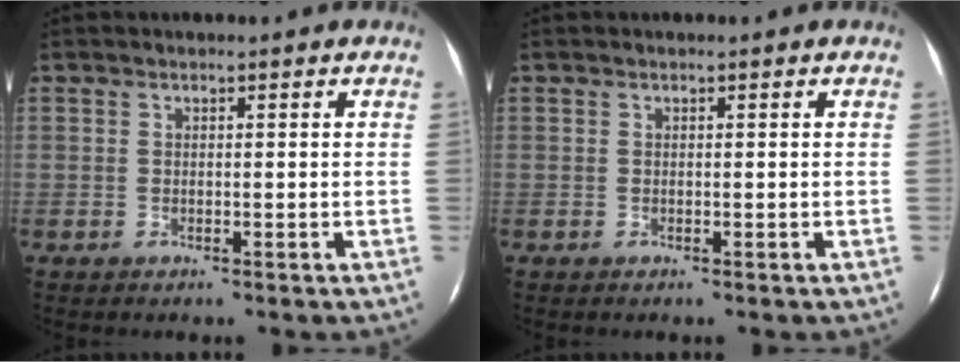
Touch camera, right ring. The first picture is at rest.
{"total": 0.0}